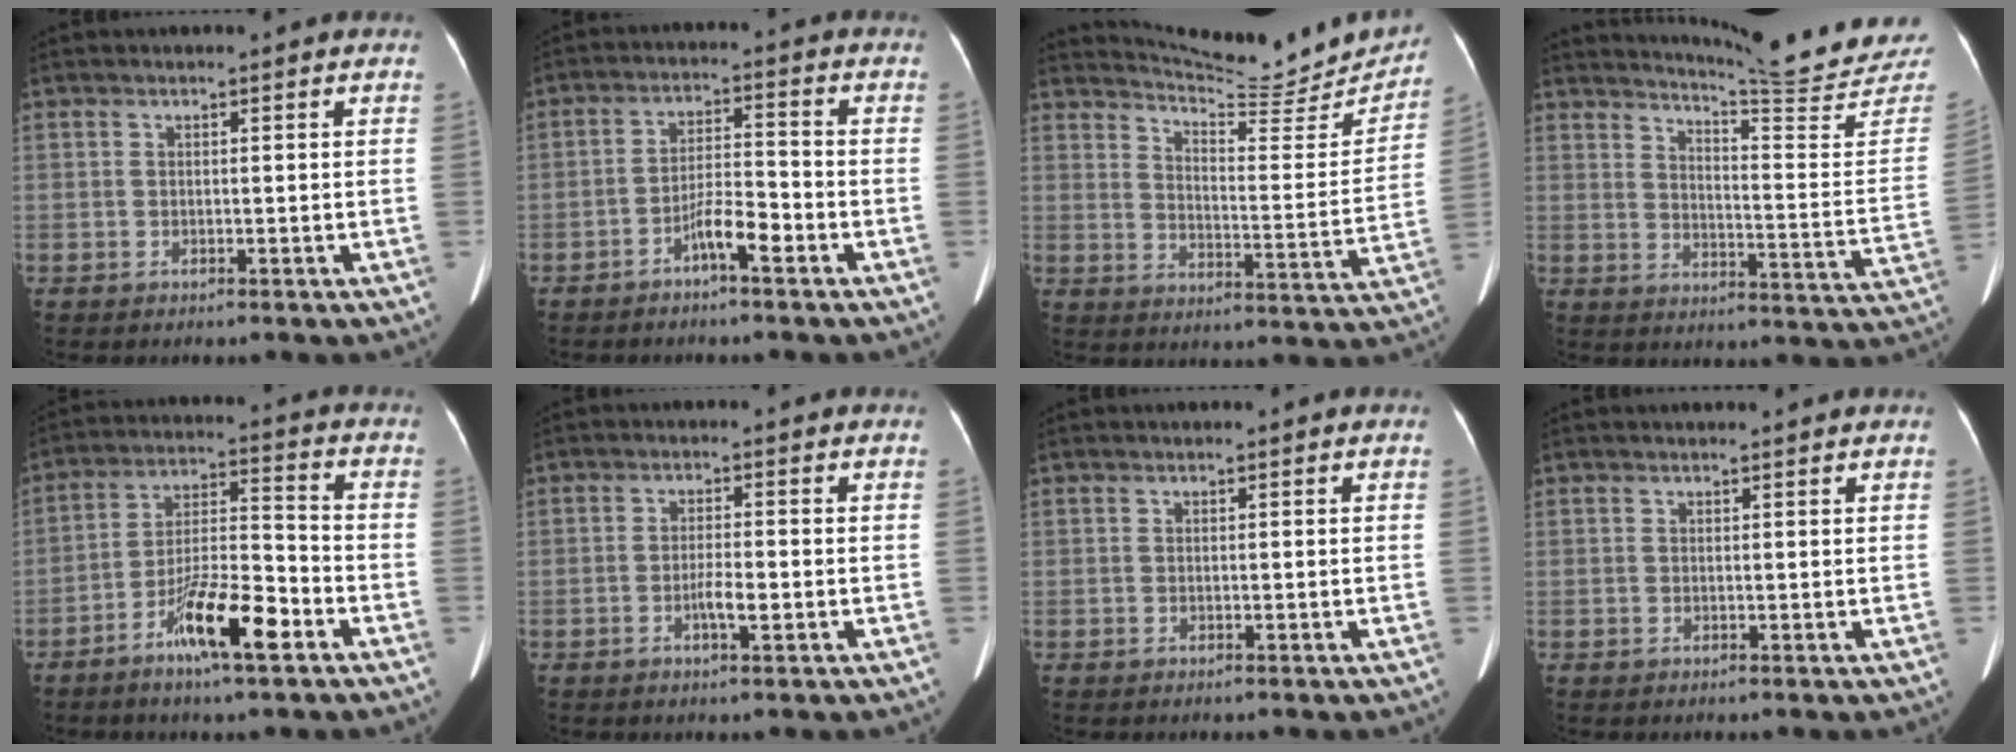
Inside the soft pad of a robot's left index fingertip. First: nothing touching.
{"total": 5.1, "force": [-3.1, 0.7, 4.0], "torque": [-0.079, 0.008, -0.057]}
{"total": 16.8, "force": [16.4, 1.8, 3.1], "torque": [-0.037, -0.057, 0.208]}
{"total": 20.1, "force": [19.5, -0.9, 5.0], "torque": [-0.079, -0.127, 0.234]}
{"total": 10.8, "force": [-6.0, 1.6, 8.8], "torque": [-0.165, -0.002, -0.107]}
{"total": 2.9, "force": [-1.0, 0.5, 2.7], "torque": [-0.049, 0.000, -0.016]}
{"total": 0.0}
{"total": 1.3, "force": [1.3, 0.1, 0.3], "torque": [-0.010, 0.006, 0.017]}